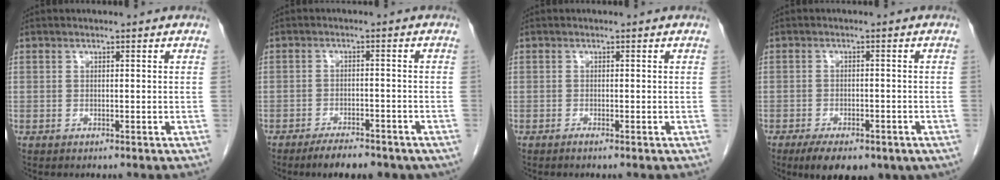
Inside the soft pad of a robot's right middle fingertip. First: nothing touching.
{"total": 7.5, "force": [-5.7, 2.5, 4.2], "torque": [-0.055, -0.003, -0.079]}
{"total": 0.5, "force": [-0.4, -0.1, 0.4], "torque": [-0.006, 0.001, -0.006]}
{"total": 10.8, "force": [-6.9, 4.5, 7.1], "torque": [-0.100, -0.011, -0.091]}